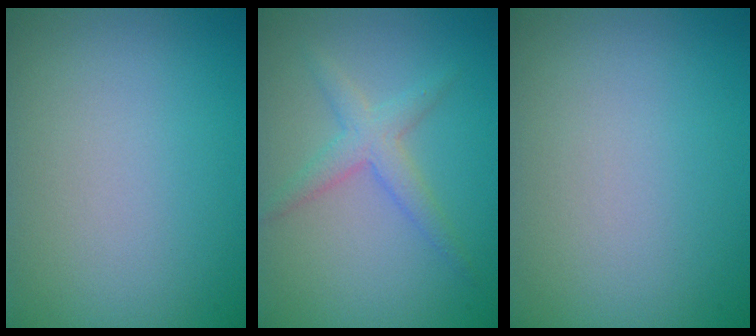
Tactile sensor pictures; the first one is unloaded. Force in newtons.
{"total": 2.6, "press": 2.6, "slide": 0.1}
{"total": 0.0}